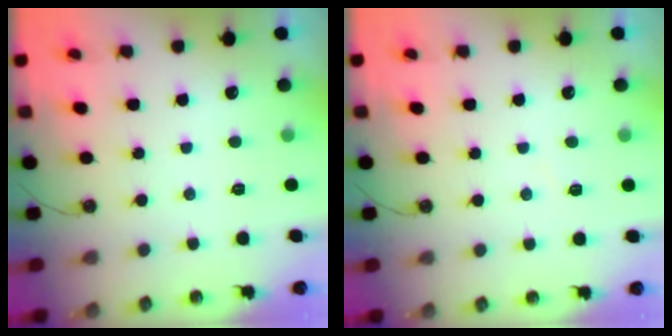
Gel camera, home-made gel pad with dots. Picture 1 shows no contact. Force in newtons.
{"total": 3.5, "press": 3.5, "slide": 0.6}